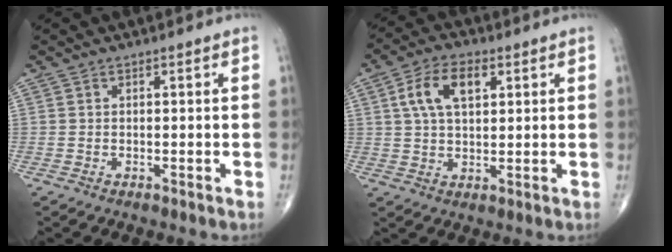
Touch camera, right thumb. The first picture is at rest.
{"total": 9.1, "force": [3.0, 4.9, 7.0], "torque": [-0.123, 0.005, 0.052]}